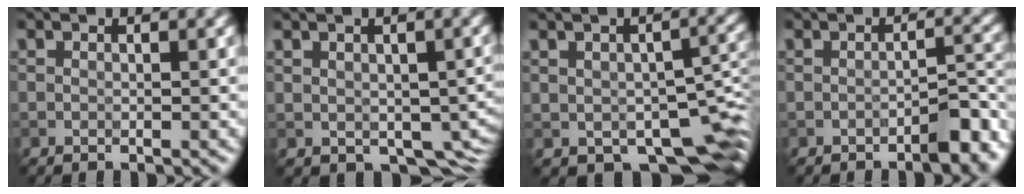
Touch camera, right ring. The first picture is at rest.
{"total": 4.2, "force": [-1.2, 2.5, 3.1], "torque": [-0.063, -0.020, 0.019]}
{"total": 7.5, "force": [-4.1, 3.6, 5.2], "torque": [-0.082, -0.022, -0.028]}
{"total": 3.5, "force": [-3.0, 0.1, 1.8], "torque": [-0.033, 0.007, -0.023]}